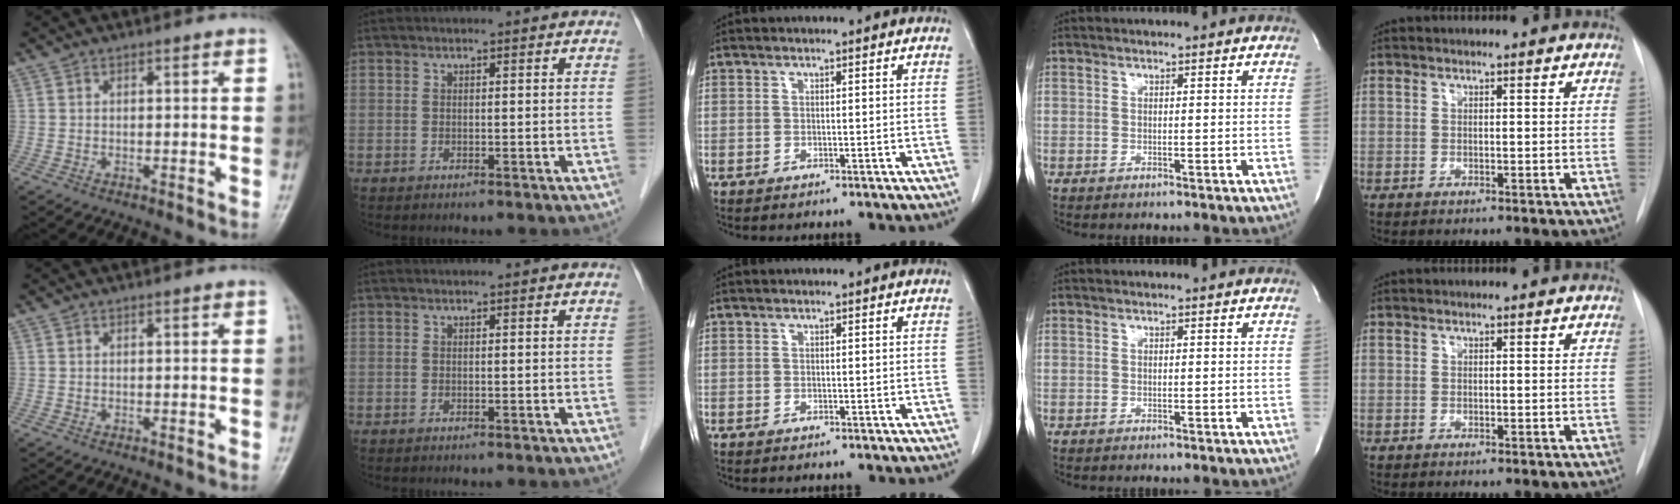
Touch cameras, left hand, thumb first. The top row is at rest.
{}